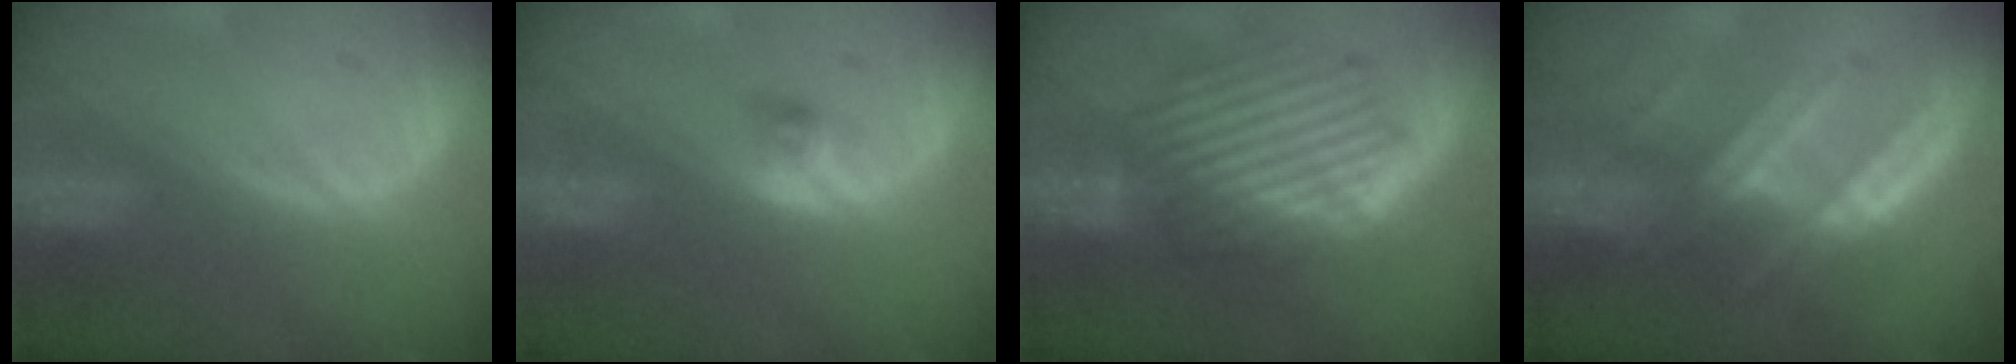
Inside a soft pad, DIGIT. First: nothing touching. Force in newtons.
{"total": 2.0, "press": 2.0, "slide": 0.3}
{"total": 8.4, "press": 7.8, "slide": 3.1}
{"total": 7.0, "press": 6.9, "slide": 1.1}